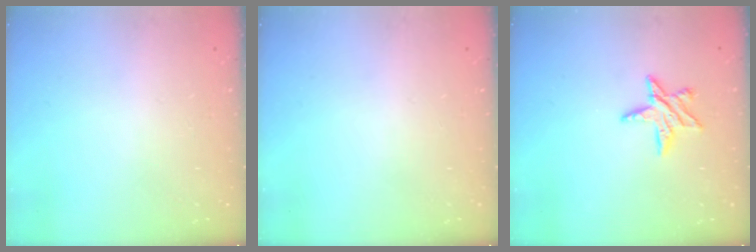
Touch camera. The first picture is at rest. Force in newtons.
{"total": 0.0}
{"total": 7.2, "press": 7.2, "slide": 0.5}